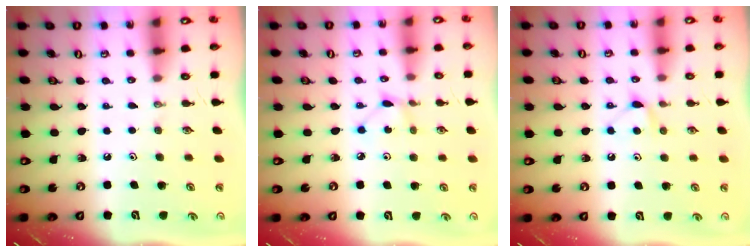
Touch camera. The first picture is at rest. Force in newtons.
{"total": 2.3, "press": 2.3, "slide": 0.2}
{"total": 6.5, "press": 6.5, "slide": 0.8}